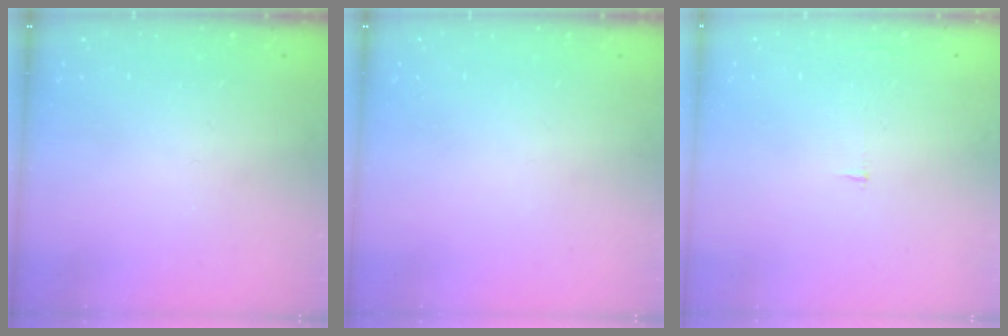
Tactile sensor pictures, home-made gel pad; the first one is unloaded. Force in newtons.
{"total": 0.0}
{"total": 2.5, "press": 2.5, "slide": 0.2}